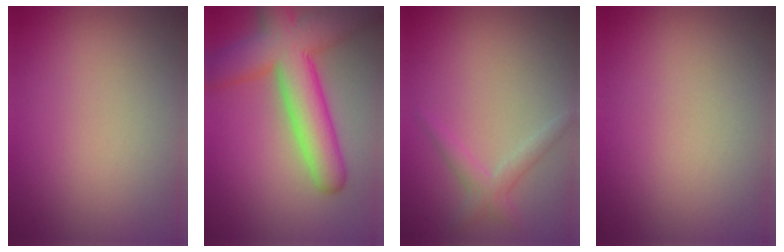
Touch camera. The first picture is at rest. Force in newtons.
{"total": 9.3, "press": 9.3, "slide": 0.4}
{"total": 1.8, "press": 1.8, "slide": 0.1}
{"total": 0.0}